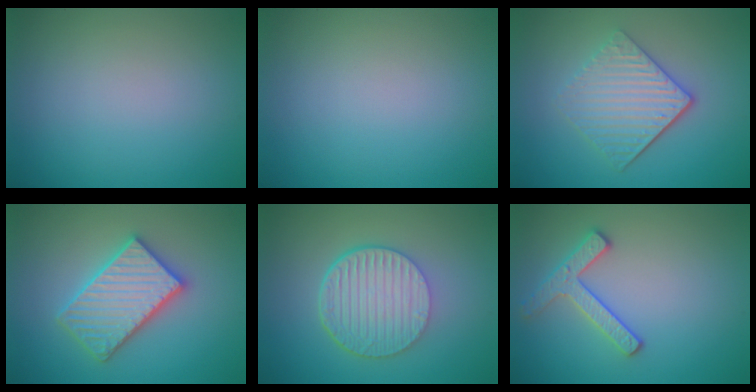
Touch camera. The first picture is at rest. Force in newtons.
{"total": 0.0}
{"total": 4.7, "press": 3.6, "slide": 3.0}
{"total": 5.6, "press": 5.5, "slide": 0.8}
{"total": 6.7, "press": 4.6, "slide": 4.9}
{"total": 2.5, "press": 2.5, "slide": 0.4}